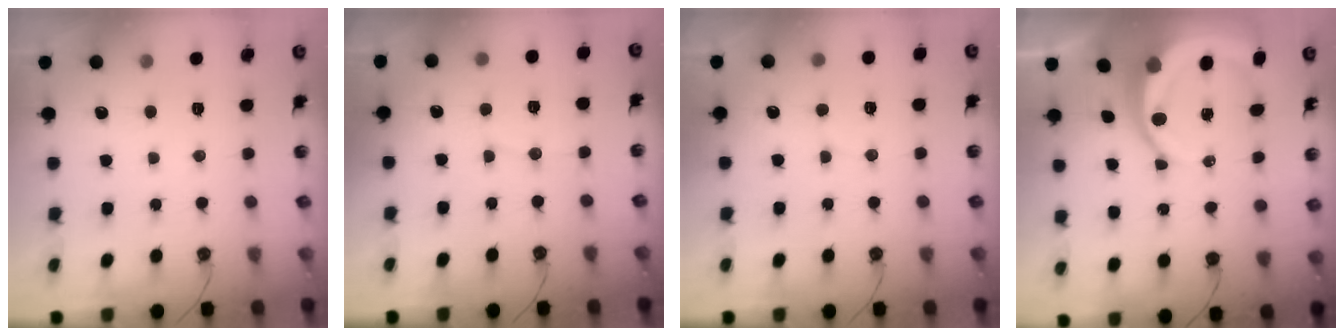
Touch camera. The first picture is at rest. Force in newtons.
{"total": 3.8, "press": 3.7, "slide": 0.8}
{"total": 5.3, "press": 5.3, "slide": 0.9}
{"total": 11.1, "press": 11.1, "slide": 1.3}